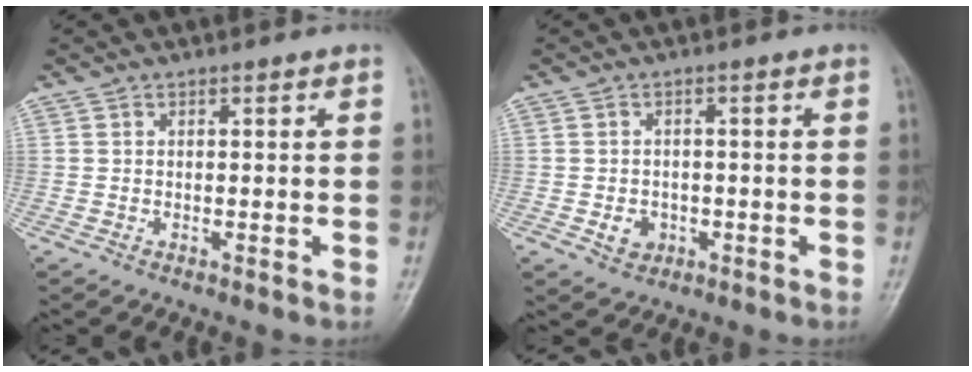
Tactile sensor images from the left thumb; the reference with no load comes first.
{"total": 3.2, "force": [-1.0, 2.7, 1.5], "torque": [-0.010, 0.004, -0.011]}